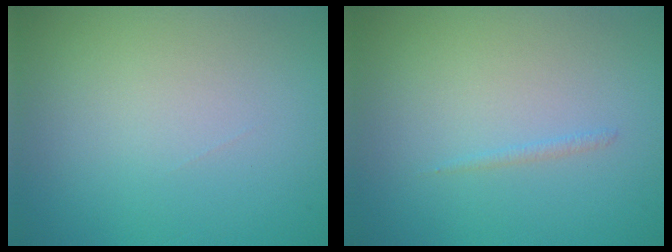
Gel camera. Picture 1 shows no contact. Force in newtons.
{"total": 0.5, "press": 0.5, "slide": 0.1}